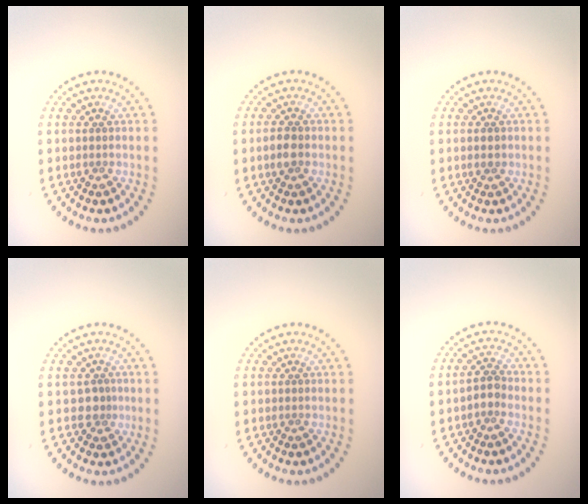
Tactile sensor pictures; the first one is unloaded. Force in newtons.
{"total": 1.7, "press": 1.7, "slide": 0.3}
{"total": 1.2, "press": 1.2, "slide": 0.0}
{"total": 1.2, "press": 0.8, "slide": 0.9}
{"total": 0.0}
{"total": 1.6, "press": 1.4, "slide": 0.7}